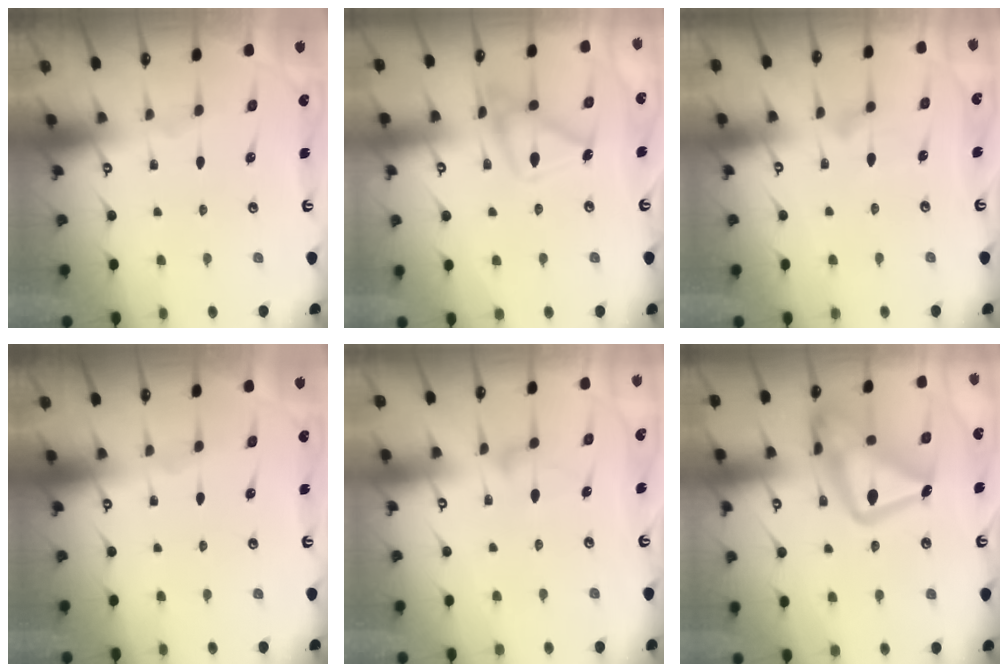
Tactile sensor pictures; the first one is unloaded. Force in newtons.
{"total": 14.3, "press": 14.3, "slide": 1.0}
{"total": 9.0, "press": 9.0, "slide": 0.5}
{"total": 0.0}
{"total": 6.9, "press": 6.9, "slide": 0.4}
{"total": 22.6, "press": 22.5, "slide": 1.7}